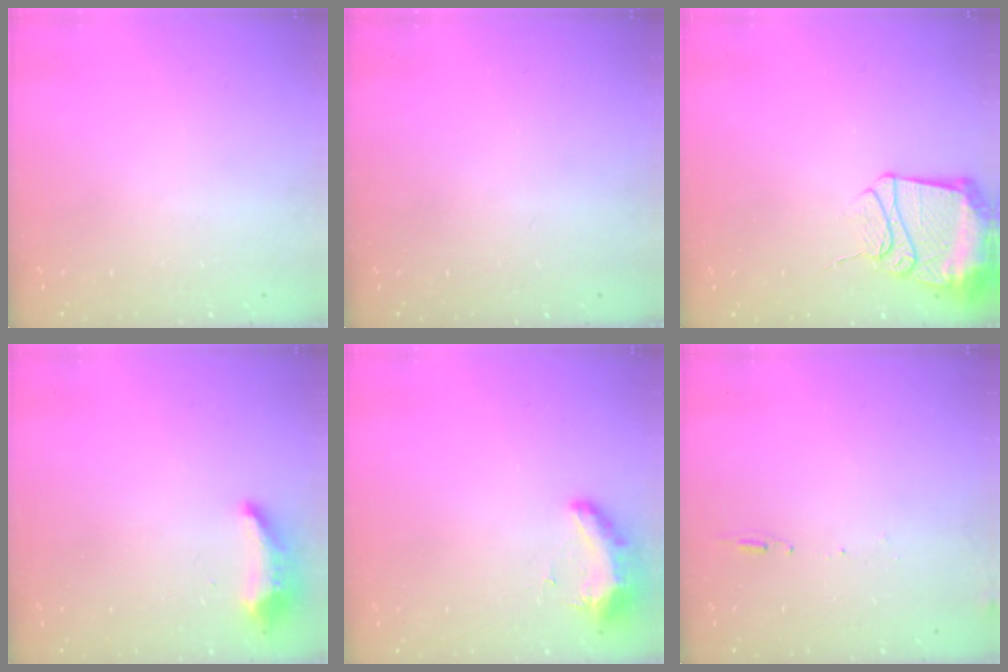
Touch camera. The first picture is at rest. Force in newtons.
{"total": 0.0}
{"total": 12.8, "press": 12.8, "slide": 1.1}
{"total": 10.1, "press": 9.0, "slide": 4.6}
{"total": 11.0, "press": 9.7, "slide": 5.3}
{"total": 5.6, "press": 5.3, "slide": 1.7}